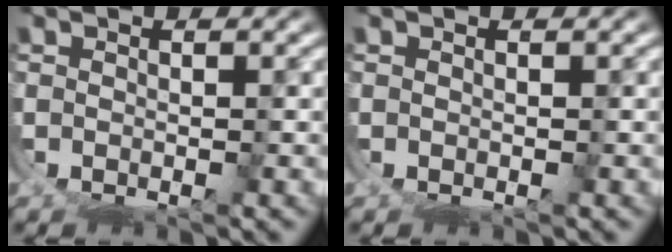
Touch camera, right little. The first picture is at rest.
{"total": 0.0}